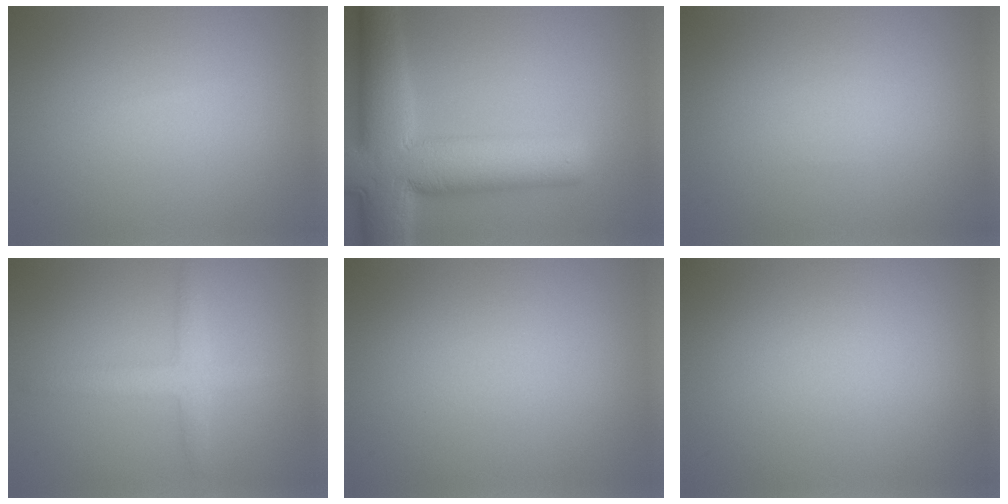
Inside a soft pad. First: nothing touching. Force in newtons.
{"total": 11.8, "press": 11.8, "slide": 0.4}
{"total": 0.0}
{"total": 2.7, "press": 2.7, "slide": 0.2}
{"total": 0.0}
{"total": 0.0}